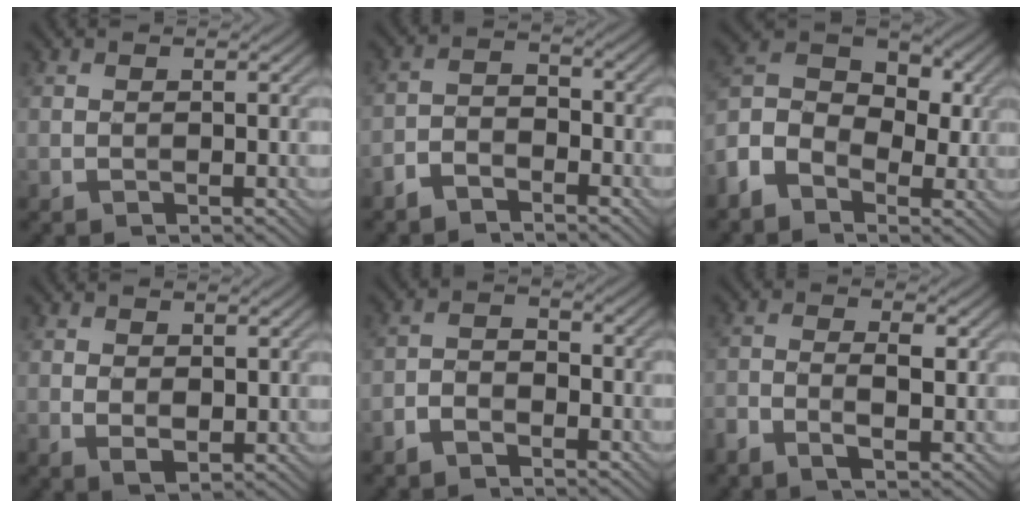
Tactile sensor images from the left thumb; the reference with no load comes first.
{"total": 3.8, "force": [-3.1, 1.5, 1.6], "torque": [-0.029, 0.003, -0.072]}
{"total": 8.9, "force": [-3.0, 6.2, 5.7], "torque": [-0.126, 0.005, -0.082]}
{"total": 2.5, "force": [0.1, 1.7, 1.9], "torque": [-0.038, -0.008, 0.009]}
{"total": 3.3, "force": [-2.4, 1.5, 1.7], "torque": [-0.031, 0.004, -0.057]}
{"total": 4.0, "force": [-1.6, 1.5, 3.3], "torque": [-0.069, -0.002, -0.031]}